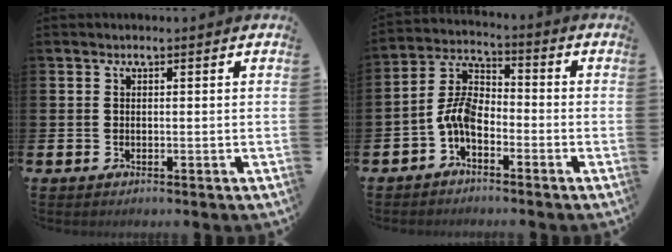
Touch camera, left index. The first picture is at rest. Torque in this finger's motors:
{"motor_torque": [1.36, 0.60, 0.25, 0.06]}